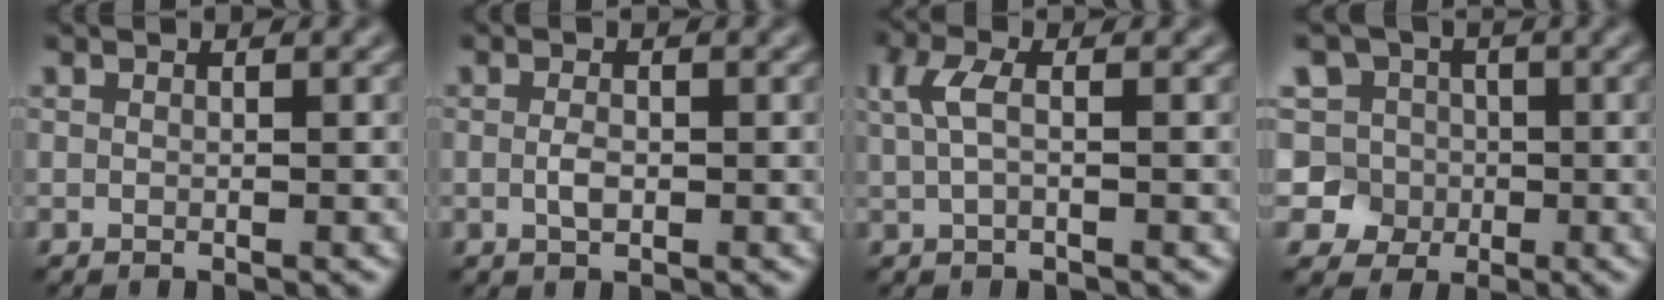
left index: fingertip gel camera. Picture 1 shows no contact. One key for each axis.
{"total": 1.3, "fx": -0.2, "fy": 0.7, "fz": 1.2, "tx": -0.024, "ty": 0.000, "tz": -0.005}
{"total": 2.5, "fx": 0.6, "fy": 0.9, "fz": 2.3, "tx": -0.054, "ty": 0.006, "tz": 0.009}
{"total": 7.3, "fx": 1.5, "fy": 6.7, "fz": 2.3, "tx": -0.028, "ty": 0.024, "tz": -0.005}